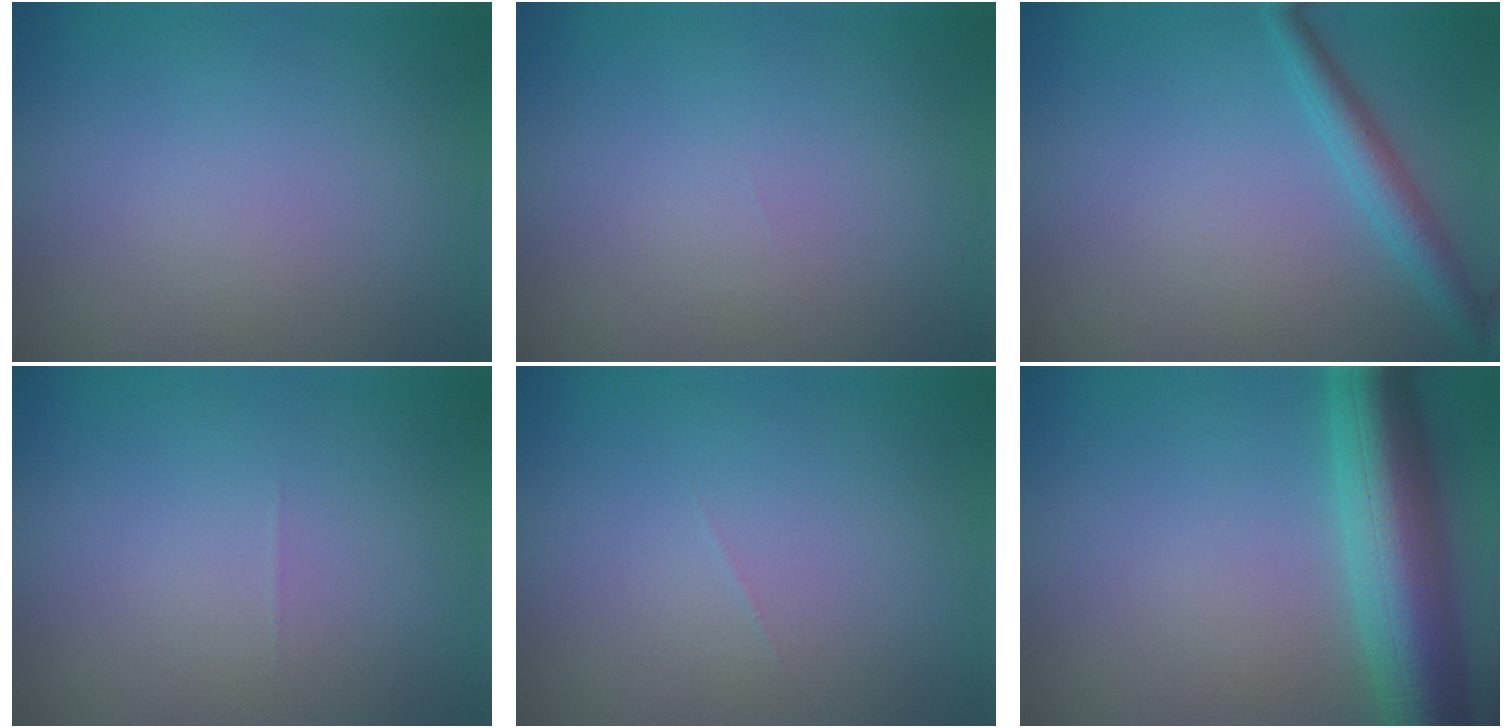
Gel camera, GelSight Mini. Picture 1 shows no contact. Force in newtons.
{"total": 0.0}
{"total": 2.7, "press": 2.7, "slide": 0.1}
{"total": 0.0}
{"total": 0.0}
{"total": 9.2, "press": 9.2, "slide": 0.2}